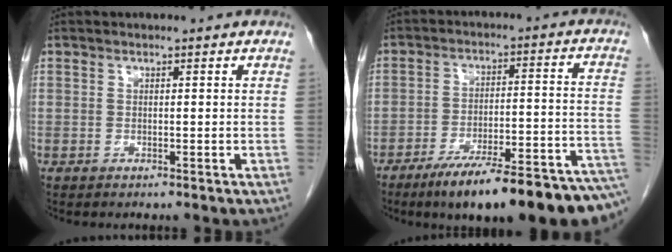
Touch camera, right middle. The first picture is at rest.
{"total": 20.9, "force": [-16.2, 2.3, 13.1], "torque": [-0.115, 0.019, -0.235]}